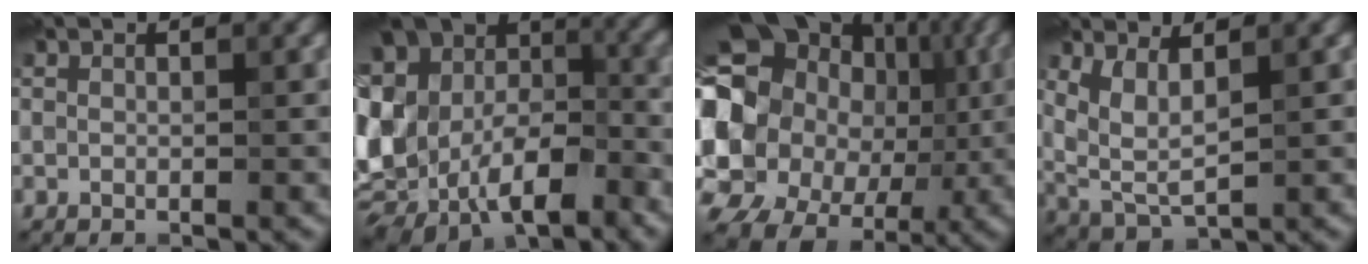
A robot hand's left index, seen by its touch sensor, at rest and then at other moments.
{"total": 16.7, "force": [-2.3, 12.5, 10.8], "torque": [-0.235, -0.011, -0.011]}
{"total": 20.0, "force": [0.6, 16.8, 10.9], "torque": [-0.193, 0.006, 0.005]}
{"total": 3.5, "force": [1.4, 1.3, 2.9], "torque": [-0.071, -0.001, 0.033]}